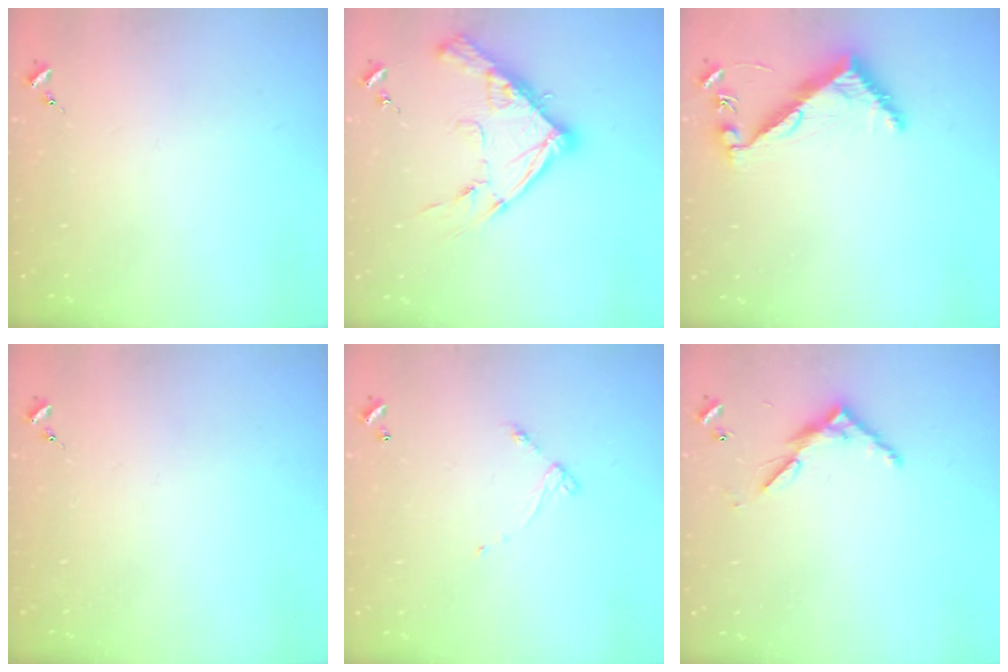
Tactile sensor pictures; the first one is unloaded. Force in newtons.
{"total": 16.4, "press": 16.3, "slide": 1.4}
{"total": 7.5, "press": 7.4, "slide": 0.6}
{"total": 0.0}
{"total": 4.2, "press": 4.2, "slide": 0.2}
{"total": 7.4, "press": 7.4, "slide": 0.4}